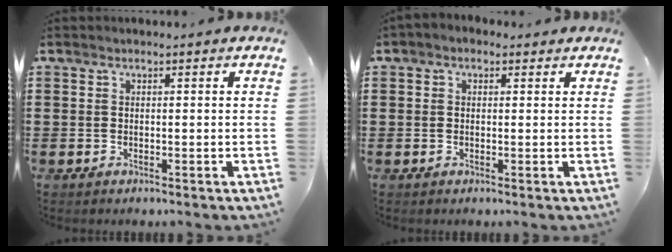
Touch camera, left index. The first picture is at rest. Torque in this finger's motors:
{"motor_torque": [1.60, -0.56, -0.17, 0.17]}